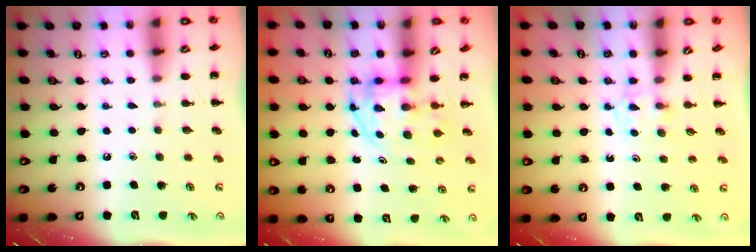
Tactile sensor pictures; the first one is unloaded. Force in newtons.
{"total": 3.7, "press": 3.7, "slide": 0.7}
{"total": 2.4, "press": 2.1, "slide": 1.1}